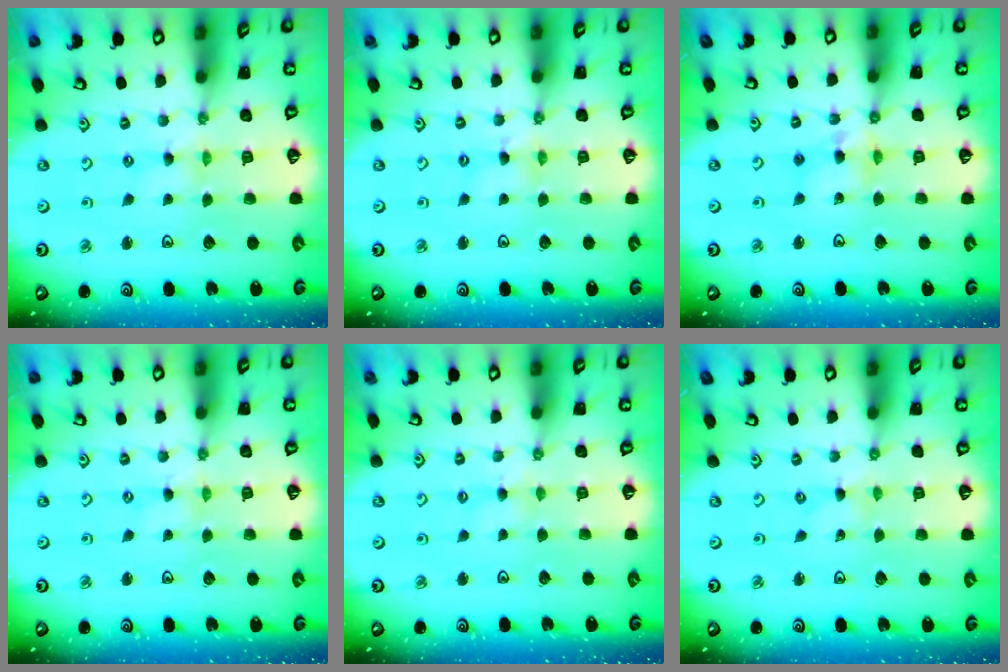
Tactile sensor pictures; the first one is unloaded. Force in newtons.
{"total": 1.8, "press": 1.8, "slide": 0.2}
{"total": 7.1, "press": 7.1, "slide": 0.7}
{"total": 0.0}
{"total": 2.0, "press": 1.9, "slide": 0.3}
{"total": 0.0}